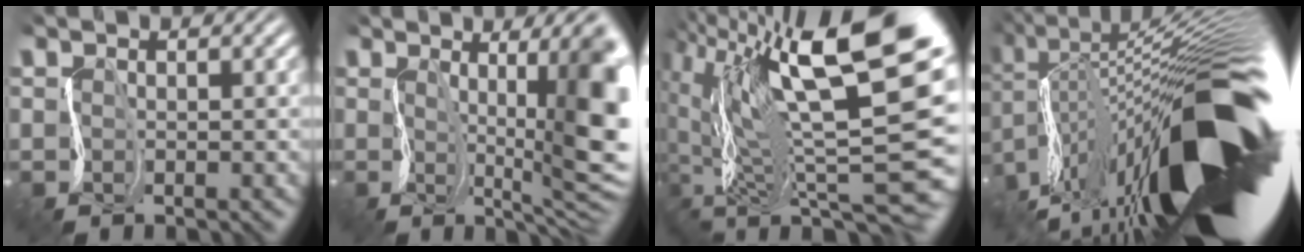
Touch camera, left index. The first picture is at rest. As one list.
[{"total": 12.0, "force": [1.1, 3.1, 11.5], "torque": [-0.139, 0.001, 0.022]}, {"total": 13.5, "force": [2.8, 5.8, 11.8], "torque": [-0.189, 0.006, 0.043]}, {"total": 19.4, "force": [-3.4, 6.9, 17.9], "torque": [-0.261, -0.006, -0.066]}]